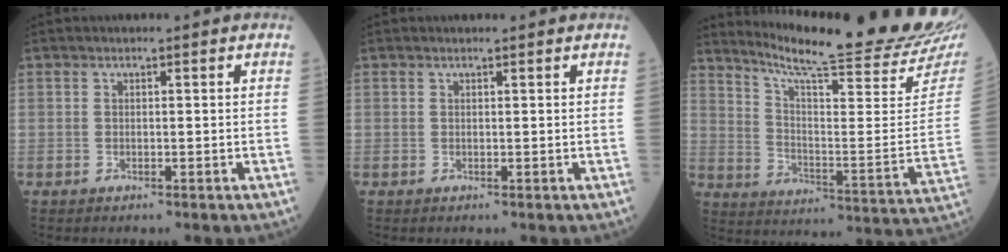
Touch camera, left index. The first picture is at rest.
{"total": 0.9, "force": [0.9, 0.0, 0.2], "torque": [-0.008, 0.003, 0.011]}
{"total": 25.4, "force": [22.9, -0.8, 10.8], "torque": [-0.173, -0.108, 0.305]}